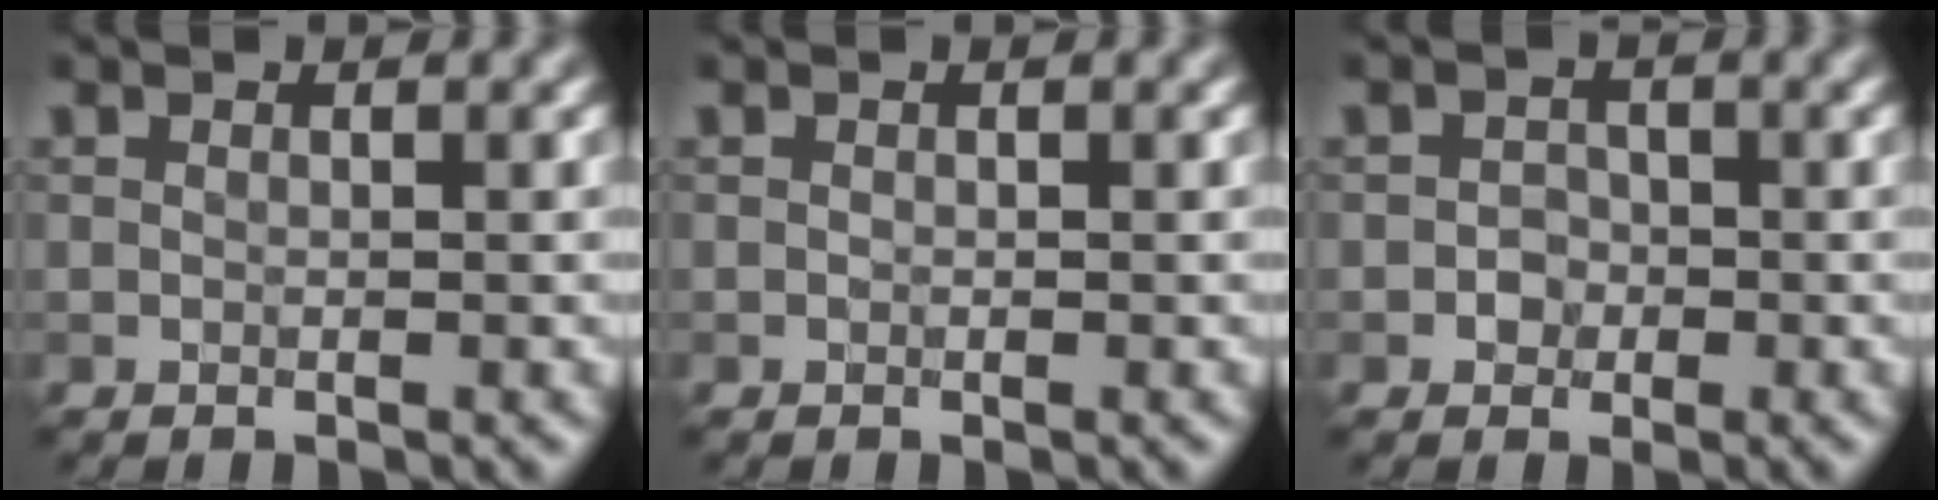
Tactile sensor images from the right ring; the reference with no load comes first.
{"total": 0.0}
{"total": 1.3, "force": [-0.4, 1.2, 0.3], "torque": [0.002, 0.003, -0.009]}